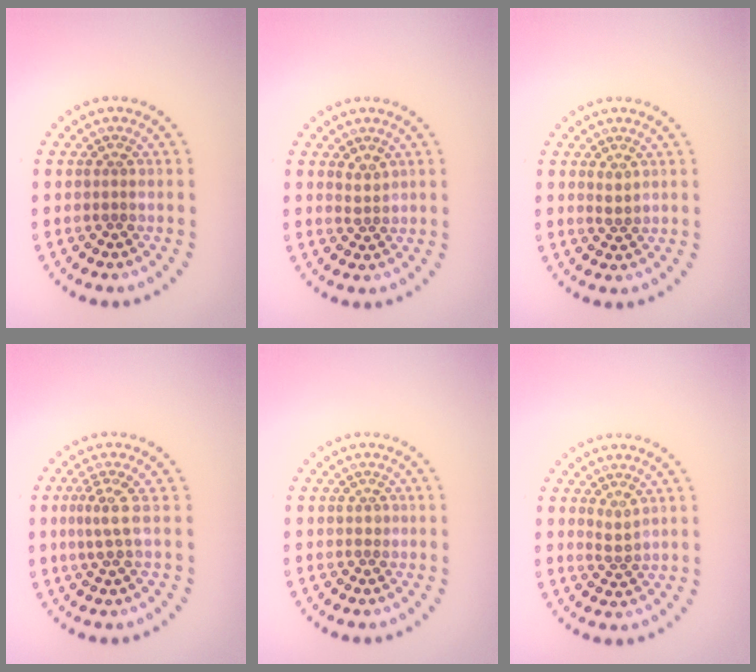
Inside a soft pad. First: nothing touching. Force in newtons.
{"total": 1.4, "press": 1.1, "slide": 1.0}
{"total": 1.0, "press": 0.9, "slide": 0.5}
{"total": 2.3, "press": 1.6, "slide": 1.6}
{"total": 0.6, "press": 0.4, "slide": 0.3}
{"total": 1.2, "press": 0.9, "slide": 0.7}